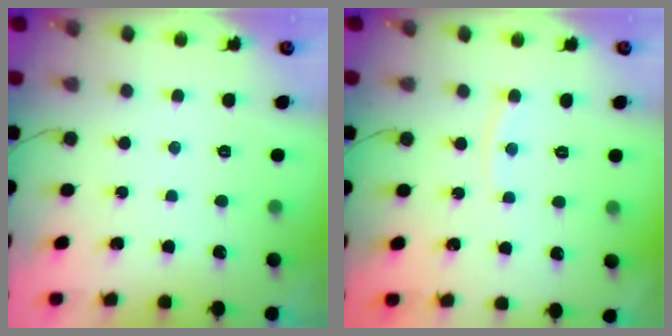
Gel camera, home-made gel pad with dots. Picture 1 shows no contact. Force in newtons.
{"total": 3.2, "press": 3.2, "slide": 0.1}